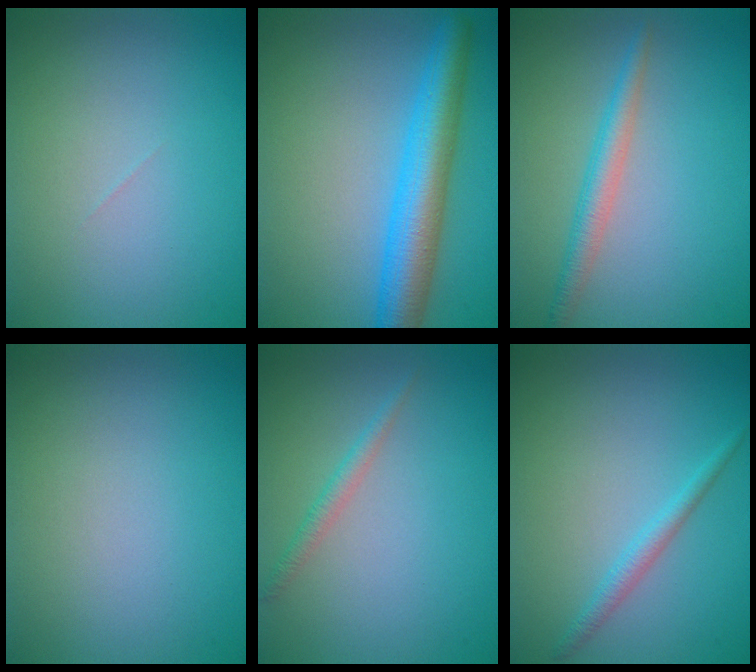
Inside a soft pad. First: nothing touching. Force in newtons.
{"total": 6.6, "press": 6.6, "slide": 0.2}
{"total": 2.6, "press": 2.6, "slide": 0.0}
{"total": 0.0}
{"total": 1.3, "press": 1.3, "slide": 0.1}
{"total": 1.6, "press": 1.6, "slide": 0.1}